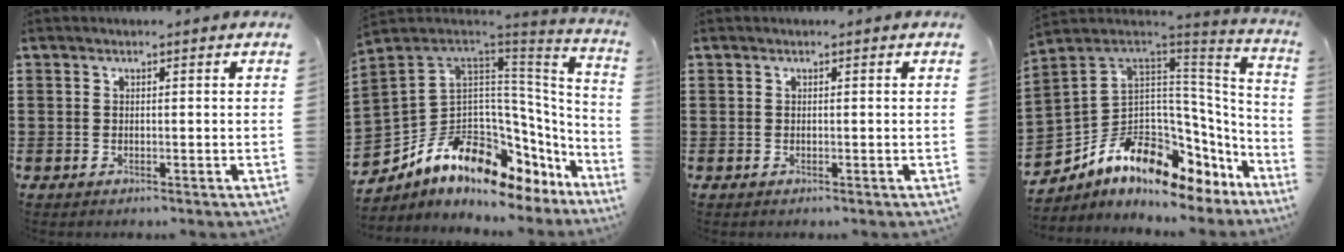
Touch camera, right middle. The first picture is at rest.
{"total": 10.9, "force": [-5.9, 7.3, 5.6], "torque": [-0.148, -0.008, -0.115]}
{"total": 0.0}
{"total": 9.4, "force": [-5.4, 6.2, 4.7], "torque": [-0.126, -0.014, -0.107]}